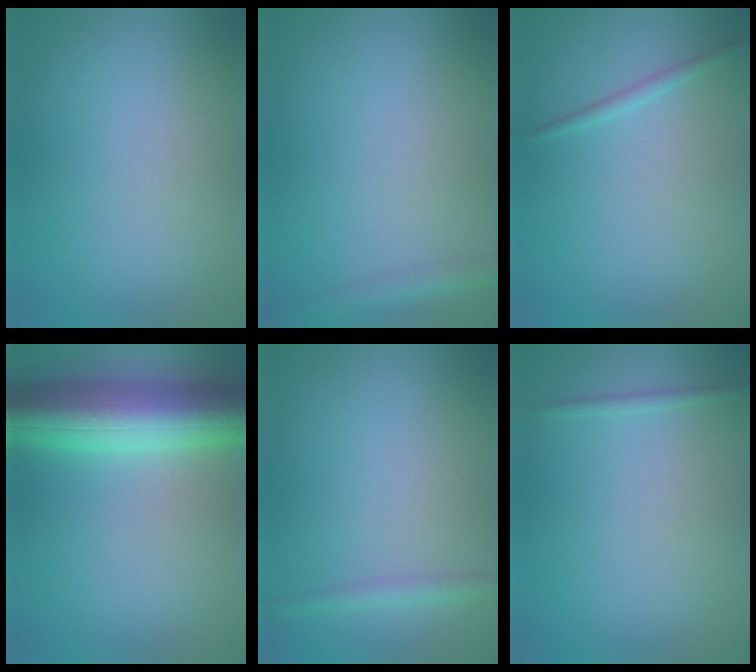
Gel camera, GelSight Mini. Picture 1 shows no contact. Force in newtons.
{"total": 1.9, "press": 1.9, "slide": 0.1}
{"total": 0.8, "press": 0.8, "slide": 0.0}
{"total": 9.2, "press": 9.2, "slide": 0.1}
{"total": 1.5, "press": 1.5, "slide": 0.0}
{"total": 0.6, "press": 0.6, "slide": 0.0}